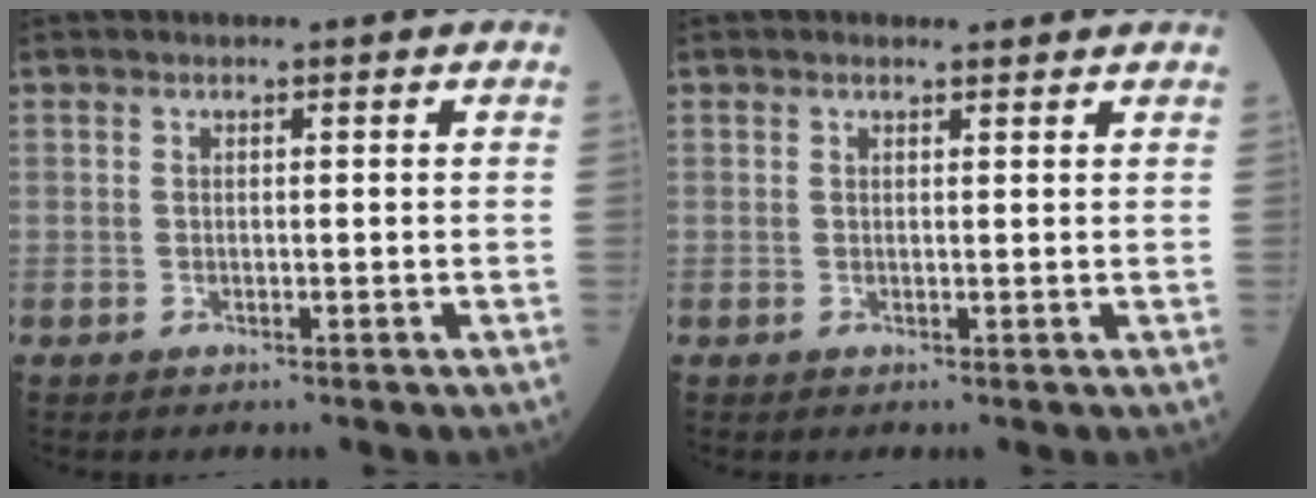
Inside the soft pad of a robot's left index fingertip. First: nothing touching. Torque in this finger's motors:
{"motor_torque": [-0.19, -0.38, -0.66, 0.00]}